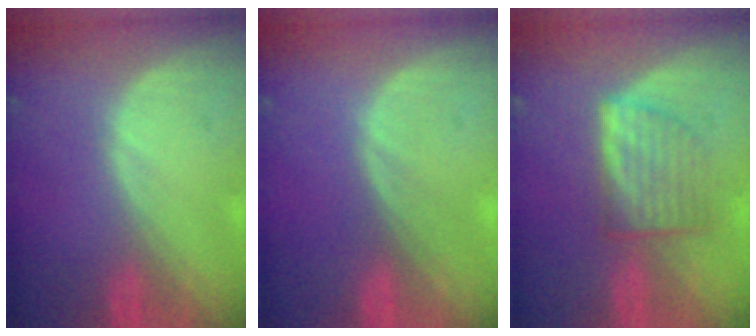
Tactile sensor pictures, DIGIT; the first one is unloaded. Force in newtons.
{"total": 0.0}
{"total": 5.9, "press": 5.7, "slide": 1.4}